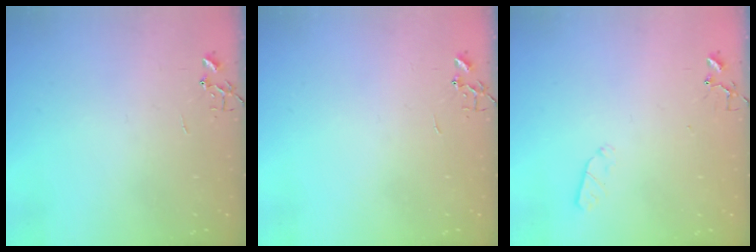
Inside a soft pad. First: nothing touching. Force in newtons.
{"total": 0.0}
{"total": 3.6, "press": 3.6, "slide": 0.5}